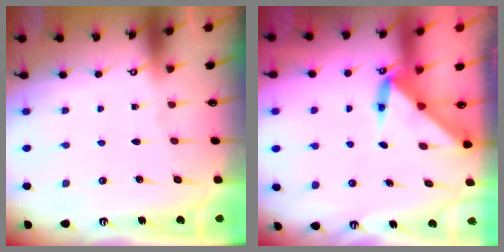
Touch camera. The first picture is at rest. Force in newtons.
{"total": 3.9, "press": 3.9, "slide": 0.4}